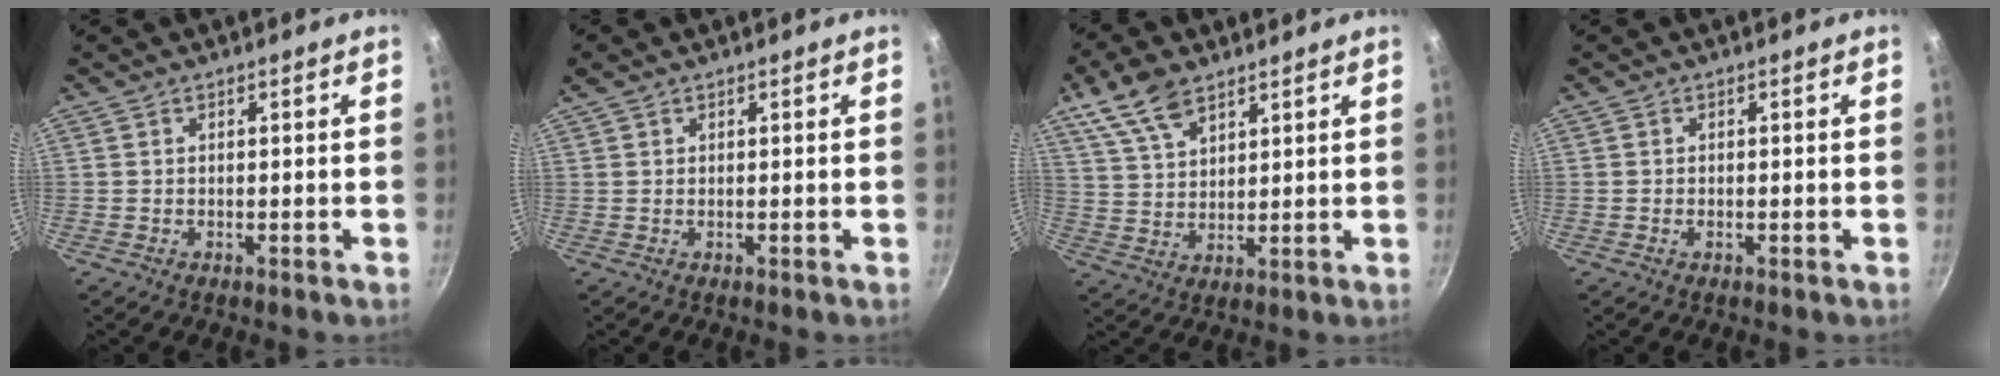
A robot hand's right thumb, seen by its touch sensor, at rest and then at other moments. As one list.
[{"total": 1.8, "force": [1.3, 0.7, 1.0], "torque": [-0.020, 0.005, 0.026]}, {"total": 9.8, "force": [6.4, 4.9, 5.5], "torque": [-0.096, -0.016, 0.129]}, {"total": 0.5, "force": [-0.2, 0.3, 0.4], "torque": [-0.007, 0.002, -0.004]}]